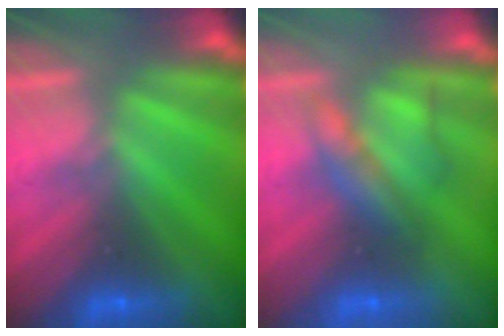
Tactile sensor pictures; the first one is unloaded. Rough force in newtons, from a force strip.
{"total": 2.2}